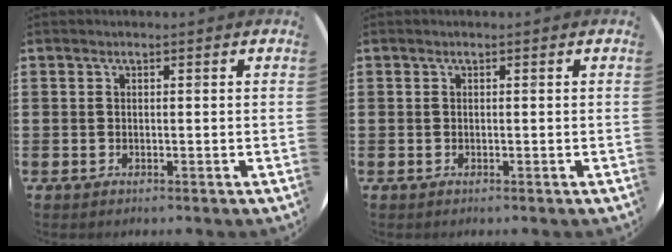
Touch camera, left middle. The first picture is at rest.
{"total": 0.0}